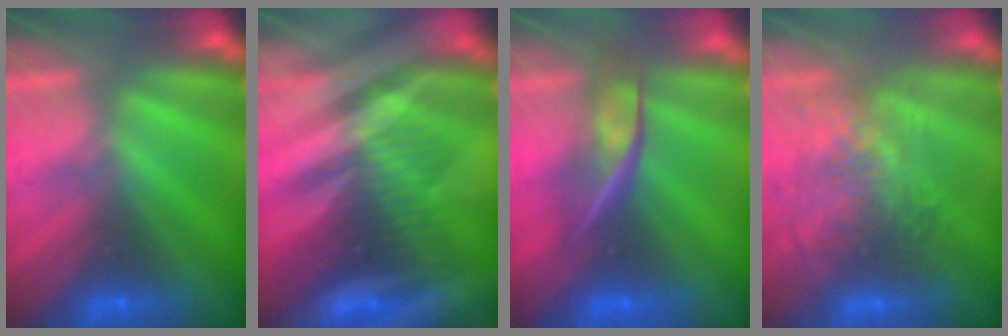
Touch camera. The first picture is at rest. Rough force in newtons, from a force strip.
{"total": 3.1}
{"total": 2.4}
{"total": 3.6}